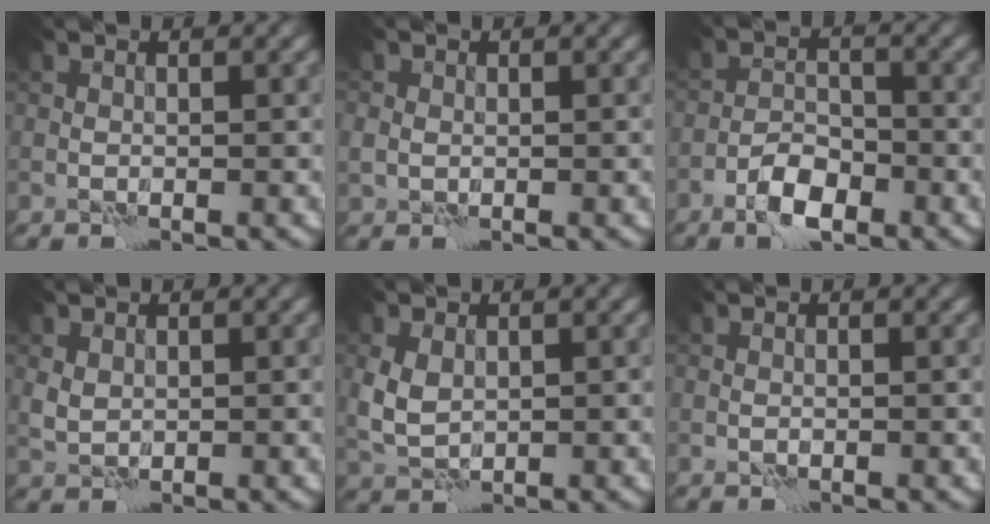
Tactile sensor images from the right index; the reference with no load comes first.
{"total": 1.3, "force": [0.2, 1.3, 0.4], "torque": [-0.008, 0.003, 0.005]}
{"total": 3.9, "force": [-2.5, 1.7, 2.4], "torque": [-0.036, 0.005, -0.051]}
{"total": 1.2, "force": [0.6, 0.9, 0.6], "torque": [-0.017, 0.002, 0.016]}
{"total": 3.0, "force": [0.7, 2.2, 1.9], "torque": [-0.053, 0.001, 0.017]}
{"total": 0.0}